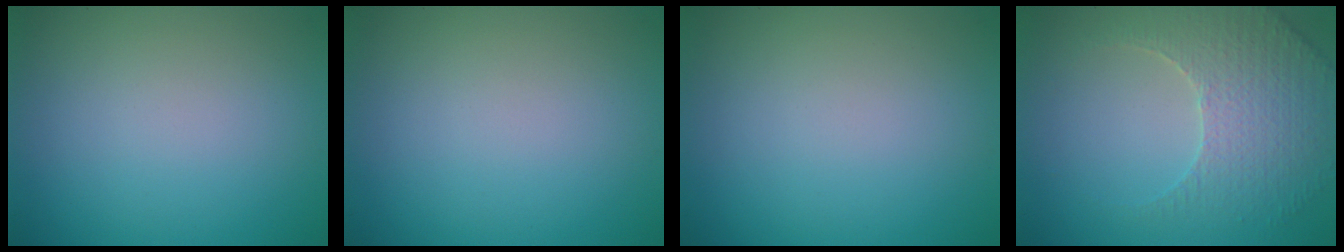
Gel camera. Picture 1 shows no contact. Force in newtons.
{"total": 0.0}
{"total": 0.0}
{"total": 3.7, "press": 3.5, "slide": 1.2}